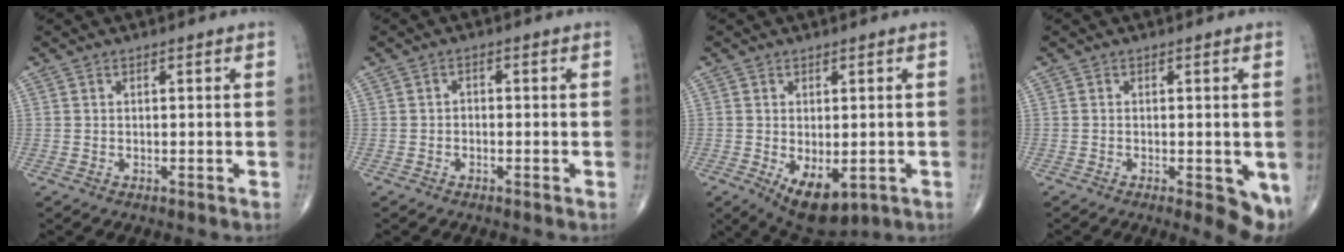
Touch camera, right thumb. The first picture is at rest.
{"total": 0.9, "force": [-0.6, 0.6, 0.5], "torque": [-0.001, 0.008, -0.014]}
{"total": 8.5, "force": [-2.6, 4.4, 6.8], "torque": [-0.093, -0.012, -0.024]}
{"total": 6.5, "force": [-1.7, 2.0, 5.9], "torque": [-0.071, -0.018, -0.023]}